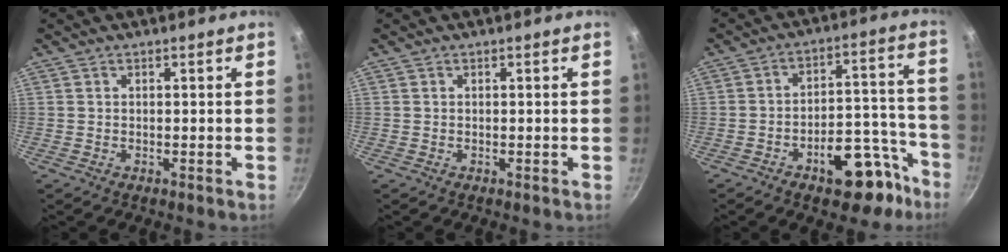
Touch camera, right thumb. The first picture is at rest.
{"total": 0.0}
{"total": 15.7, "force": [-9.1, 7.9, 10.2], "torque": [-0.077, 0.078, -0.122]}